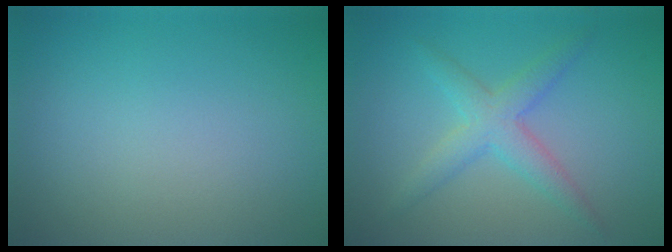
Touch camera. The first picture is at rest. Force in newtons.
{"total": 2.3, "press": 2.3, "slide": 0.1}